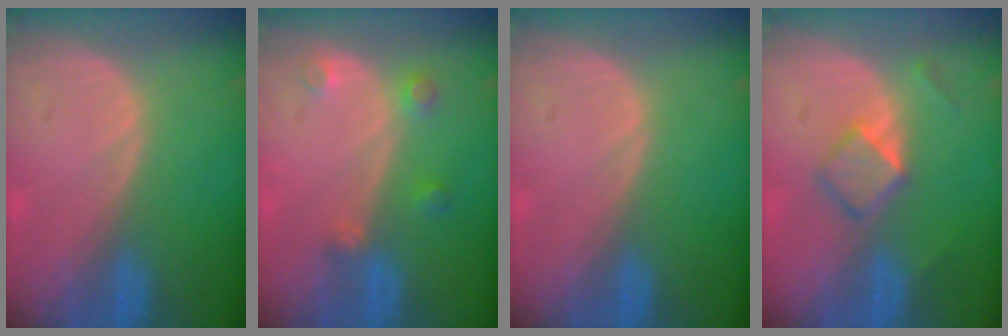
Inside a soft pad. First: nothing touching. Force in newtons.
{"total": 2.9, "press": 2.8, "slide": 0.8}
{"total": 0.0}
{"total": 4.0, "press": 3.9, "slide": 0.6}